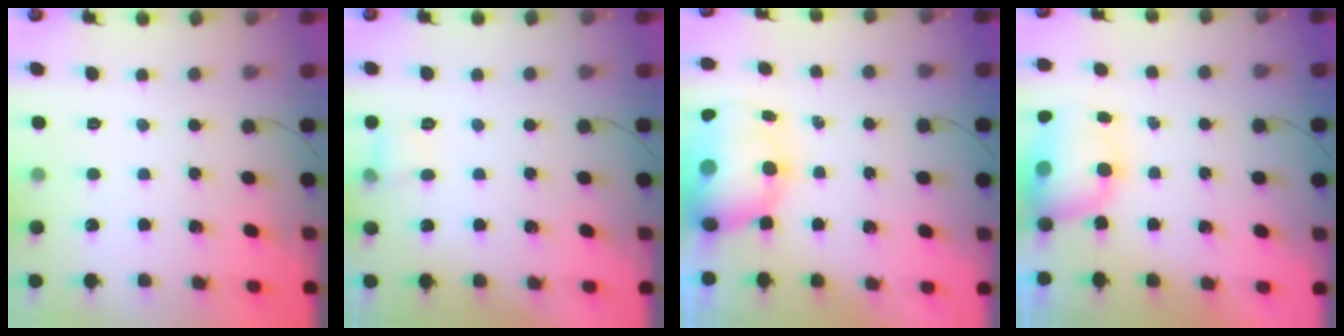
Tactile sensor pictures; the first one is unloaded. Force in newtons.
{"total": 5.3, "press": 5.1, "slide": 1.3}
{"total": 12.1, "press": 11.6, "slide": 3.3}
{"total": 8.0, "press": 7.7, "slide": 2.2}